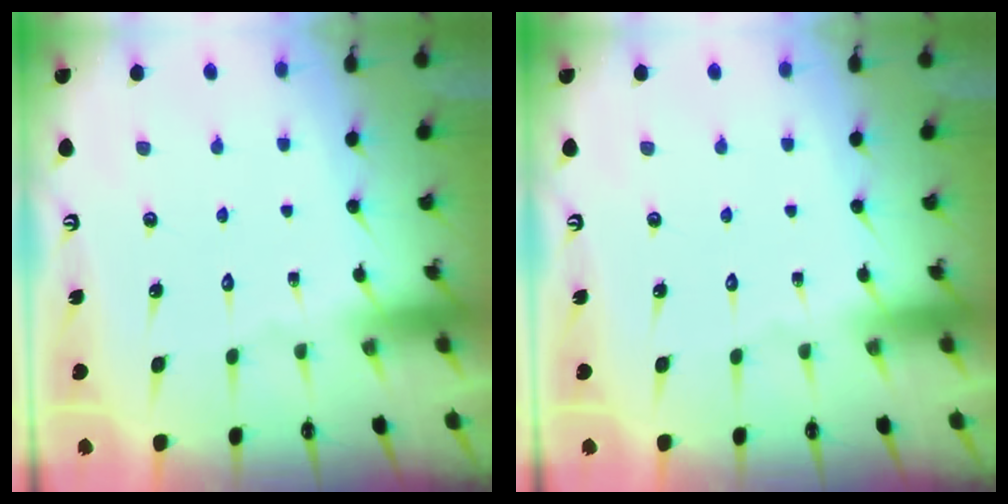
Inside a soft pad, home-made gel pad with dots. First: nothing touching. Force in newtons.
{"total": 0.0}